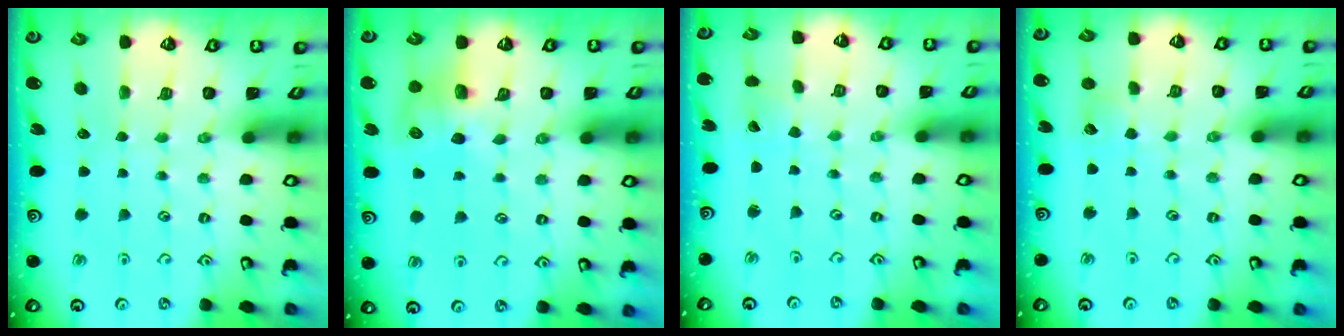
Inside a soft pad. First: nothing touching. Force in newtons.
{"total": 7.5, "press": 7.5, "slide": 0.3}
{"total": 0.7, "press": 0.7, "slide": 0.1}
{"total": 4.8, "press": 4.7, "slide": 0.7}